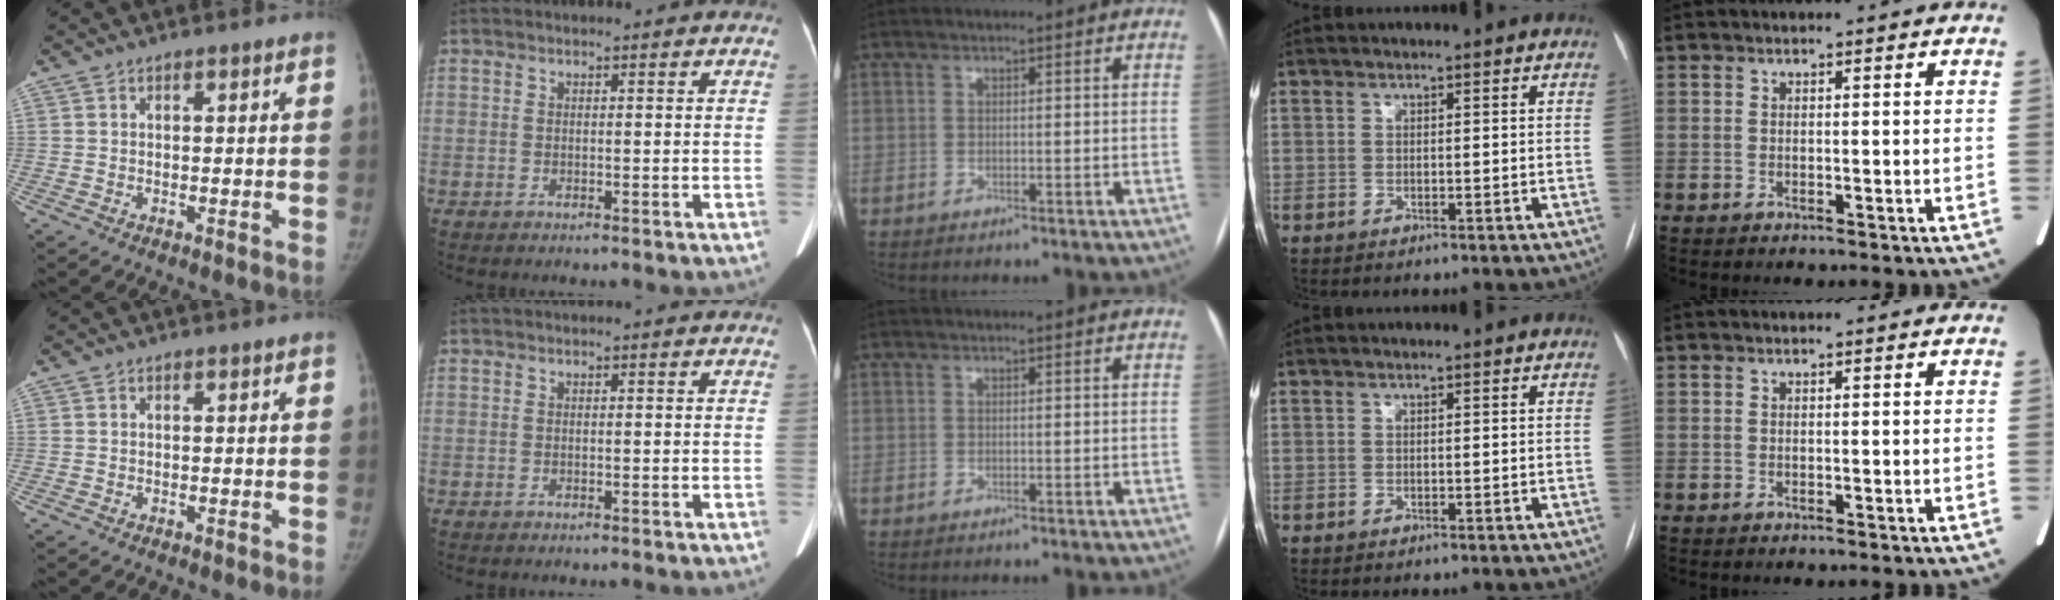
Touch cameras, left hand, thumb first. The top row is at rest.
{}